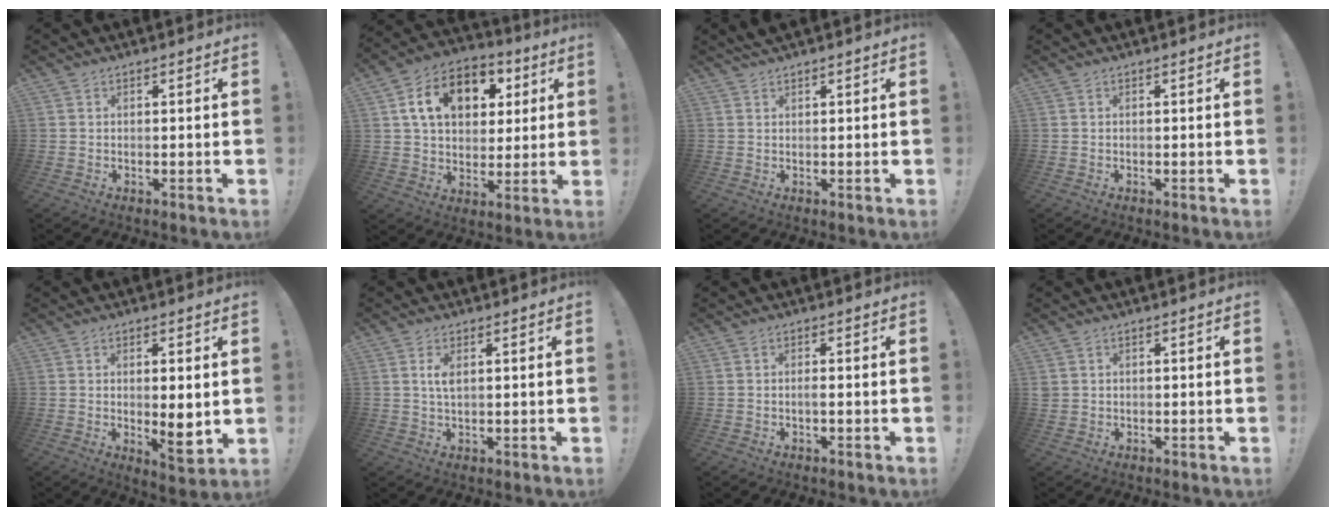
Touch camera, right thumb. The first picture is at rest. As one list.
[{"total": 15.7, "force": [5.6, 11.3, 9.3], "torque": [-0.137, -0.014, 0.104]}, {"total": 1.6, "force": [1.4, 0.3, 0.8], "torque": [-0.019, -0.003, 0.026]}, {"total": 0.0}, {"total": 7.0, "force": [0.1, 2.2, 6.6], "torque": [-0.069, -0.015, 0.003]}, {"total": 3.2, "force": [1.0, 1.2, 2.9], "torque": [-0.053, 0.000, 0.015]}, {"total": 1.2, "force": [-0.5, 0.0, 1.1], "torque": [-0.022, 0.001, -0.010]}, {"total": 1.5, "force": [0.5, 1.3, 0.6], "torque": [-0.016, 0.005, 0.011]}]